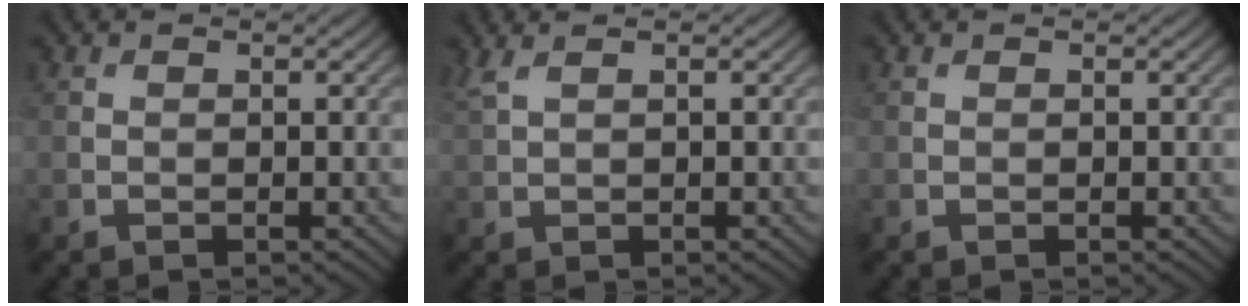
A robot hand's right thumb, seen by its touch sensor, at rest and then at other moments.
{"total": 2.0, "force": [1.3, 0.4, 1.4], "torque": [-0.037, 0.009, 0.030]}
{"total": 0.0}